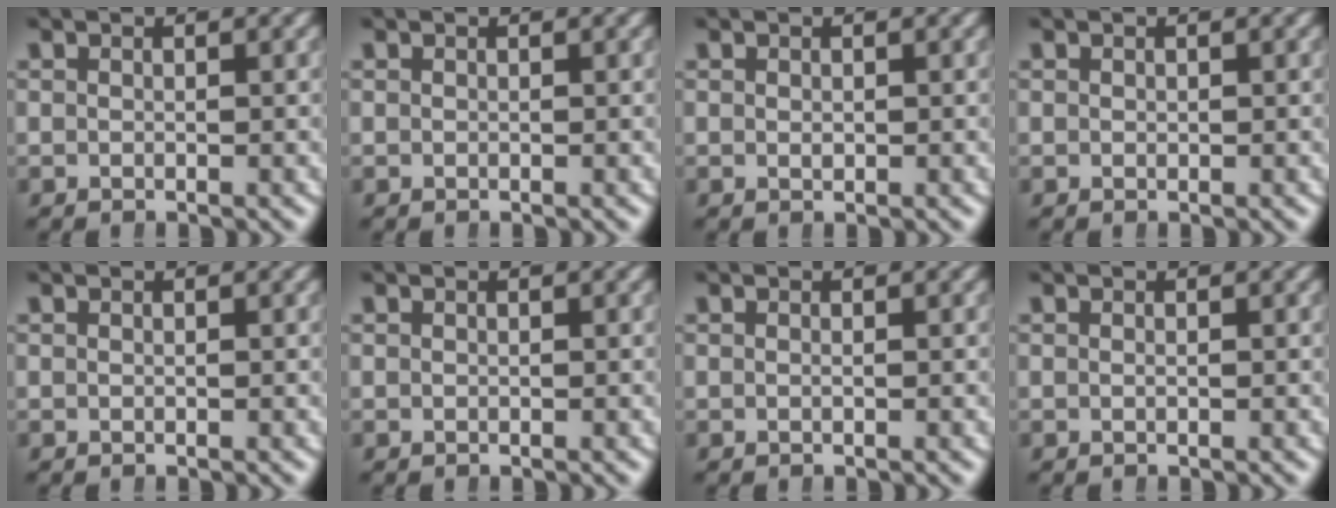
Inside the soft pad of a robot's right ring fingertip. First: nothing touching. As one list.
[{"total": 0.0}, {"total": 0.0}, {"total": 0.0}, {"total": 0.0}, {"total": 0.0}, {"total": 0.0}, {"total": 0.0}]